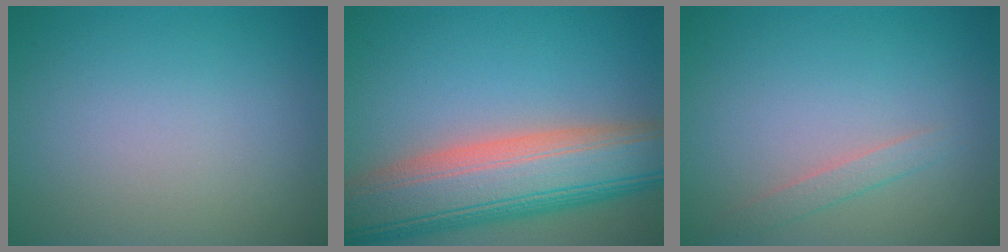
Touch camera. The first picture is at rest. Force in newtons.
{"total": 11.9, "press": 11.9, "slide": 0.9}
{"total": 1.3, "press": 1.3, "slide": 0.1}